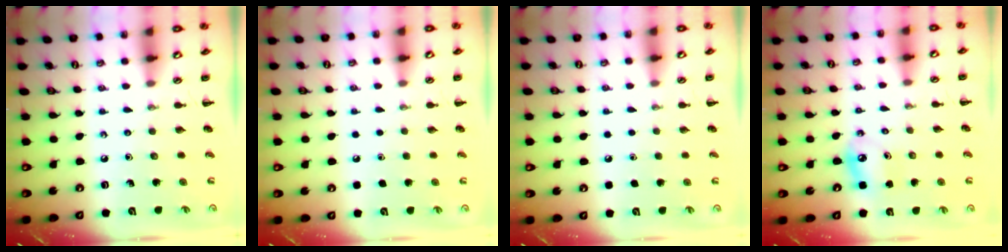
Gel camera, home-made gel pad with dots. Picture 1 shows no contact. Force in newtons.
{"total": 1.7, "press": 1.7, "slide": 0.1}
{"total": 1.8, "press": 1.8, "slide": 0.1}
{"total": 6.0, "press": 5.9, "slide": 1.4}